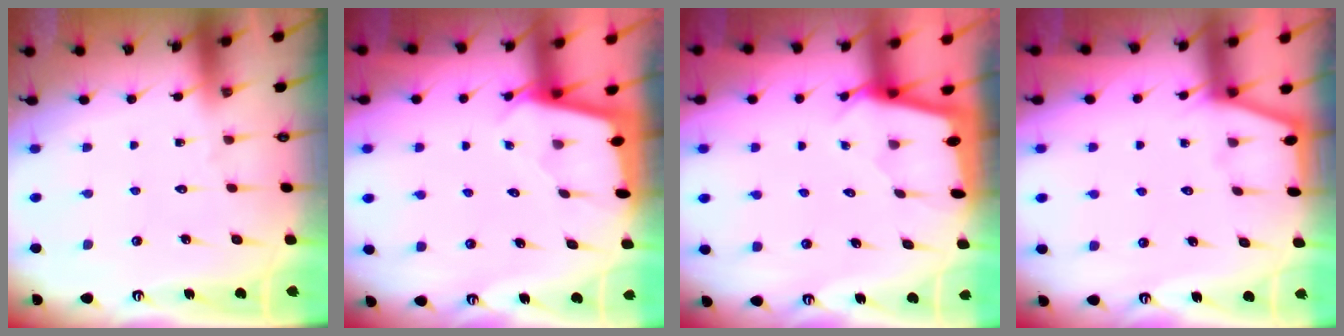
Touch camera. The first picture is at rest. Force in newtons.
{"total": 1.7, "press": 1.6, "slide": 0.1}
{"total": 1.6, "press": 1.6, "slide": 0.2}
{"total": 1.6, "press": 1.5, "slide": 0.3}